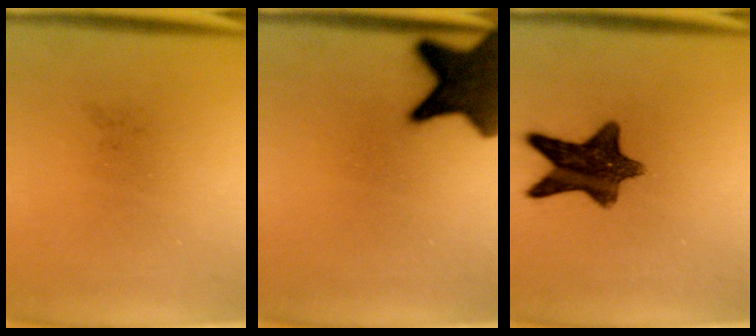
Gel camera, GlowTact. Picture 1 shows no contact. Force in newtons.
{"total": 15.7}
{"total": 11.1}